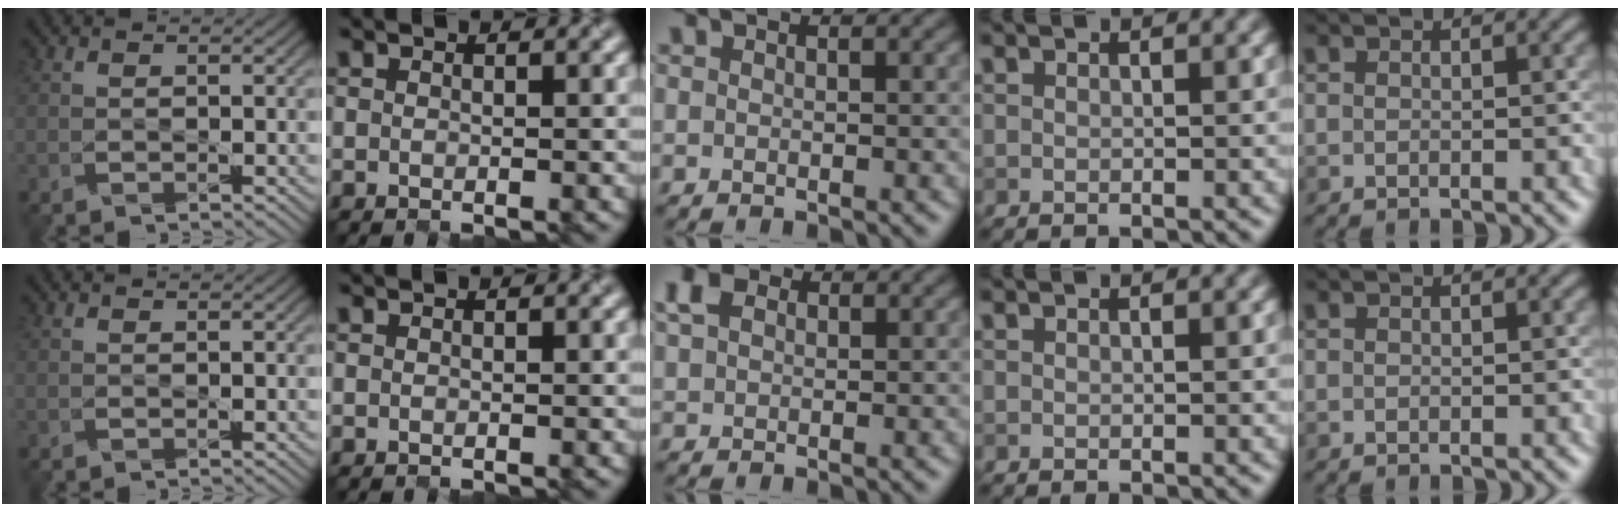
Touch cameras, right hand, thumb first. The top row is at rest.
{"middle": {"total": 3.1, "force": [1.4, 2.2, 1.6], "torque": [-0.041, 0.006, 0.026]}}